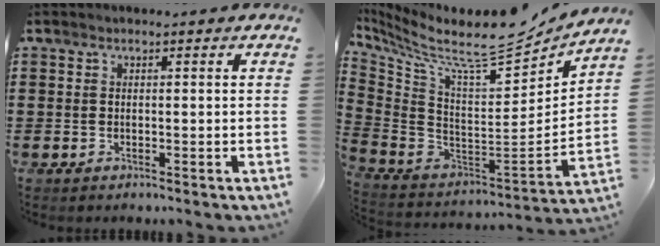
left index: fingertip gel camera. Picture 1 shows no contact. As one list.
[{"total": 10.7, "force": [8.5, 1.8, 6.1], "torque": [-0.136, -0.075, 0.142]}]